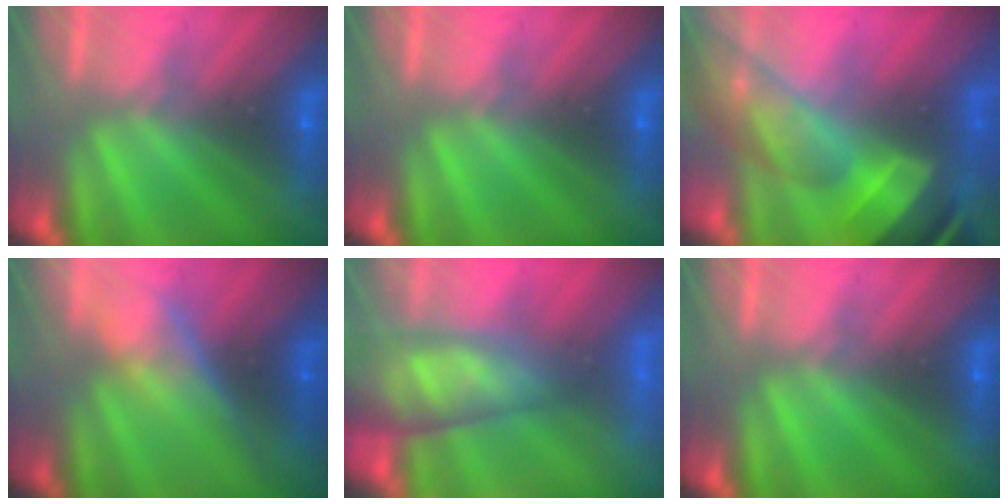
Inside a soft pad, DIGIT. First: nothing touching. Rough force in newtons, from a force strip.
{"total": 0.0}
{"total": 7.4}
{"total": 2.7}
{"total": 7.6}
{"total": 0.0}